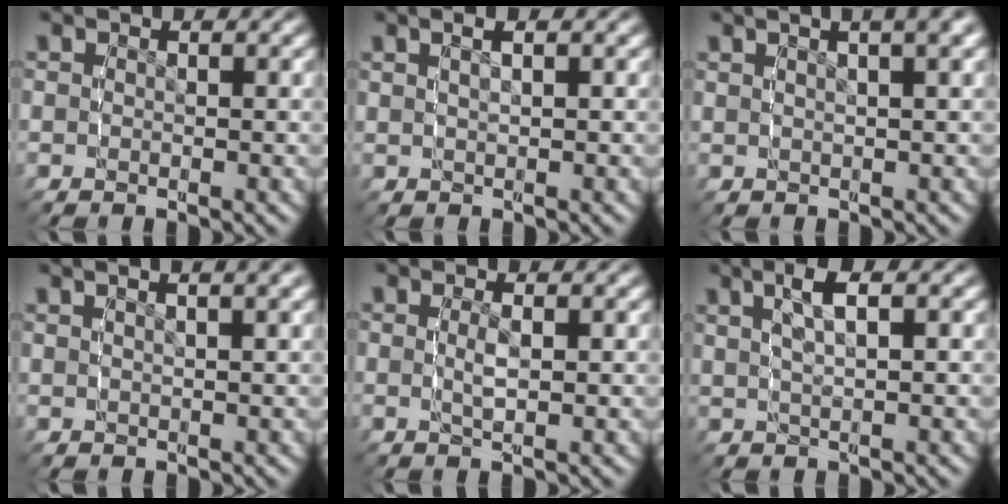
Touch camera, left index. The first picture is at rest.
{"total": 1.8, "force": [1.0, 0.4, 1.4], "torque": [-0.016, 0.005, 0.020]}
{"total": 5.7, "force": [3.2, 1.7, 4.4], "torque": [-0.041, 0.029, 0.044]}
{"total": 2.7, "force": [1.6, 0.2, 2.1], "torque": [-0.019, 0.015, 0.027]}
{"total": 1.3, "force": [0.1, 0.1, 1.3], "torque": [-0.032, -0.009, 0.006]}
{"total": 4.3, "force": [2.2, 1.4, 3.4], "torque": [-0.054, 0.014, 0.038]}